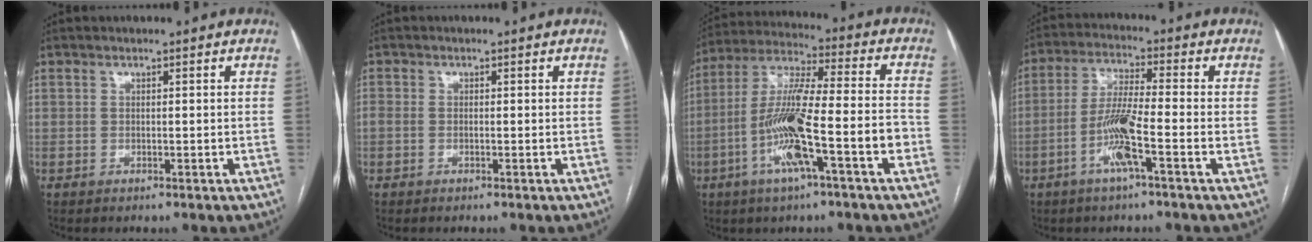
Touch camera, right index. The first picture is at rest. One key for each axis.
{"total": 1.0, "fx": -0.3, "fy": 0.6, "fz": 0.8, "tx": -0.018, "ty": 0.003, "tz": -0.004}
{"total": 15.2, "fx": -5.4, "fy": 0.9, "fz": 14.2, "tx": -0.271, "ty": 0.007, "tz": -0.099}
{"total": 8.1, "fx": -3.1, "fy": -0.1, "fz": 7.4, "tx": -0.148, "ty": -0.002, "tz": -0.067}